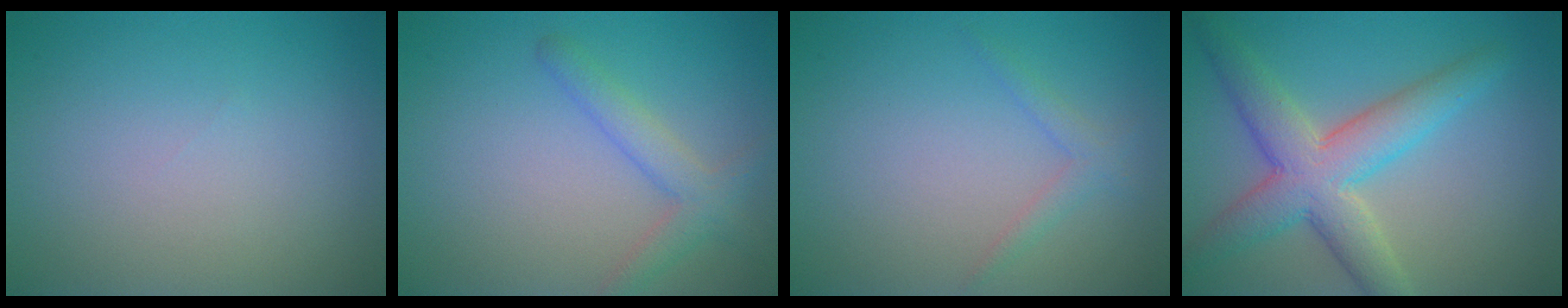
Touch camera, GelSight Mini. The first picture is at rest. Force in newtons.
{"total": 2.7, "press": 2.7, "slide": 0.2}
{"total": 1.3, "press": 1.3, "slide": 0.1}
{"total": 6.6, "press": 6.6, "slide": 0.2}